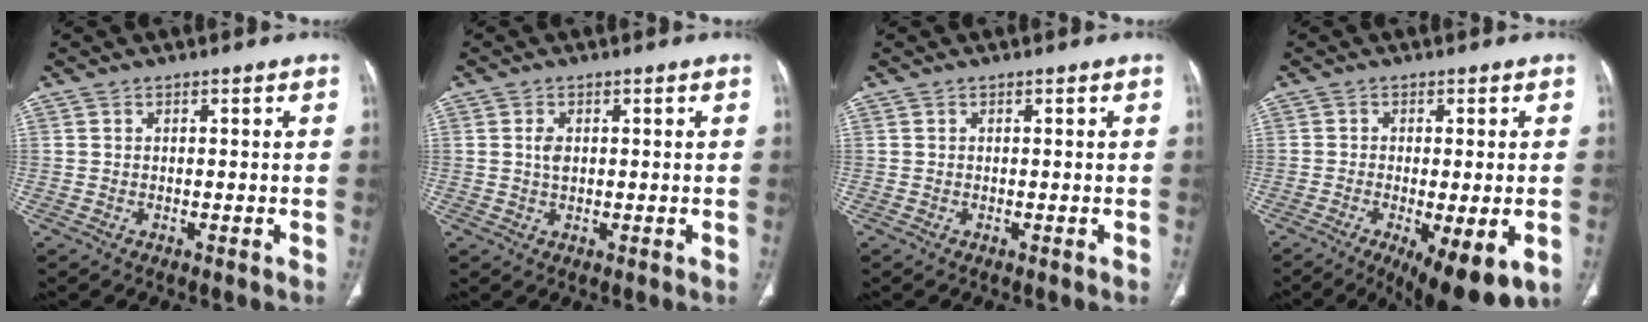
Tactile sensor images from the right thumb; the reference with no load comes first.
{"total": 2.2, "force": [0.4, 1.3, 1.7], "torque": [-0.034, -0.002, 0.007]}
{"total": 0.0}
{"total": 12.2, "force": [-4.9, 3.7, 10.5], "torque": [-0.147, -0.012, -0.066]}